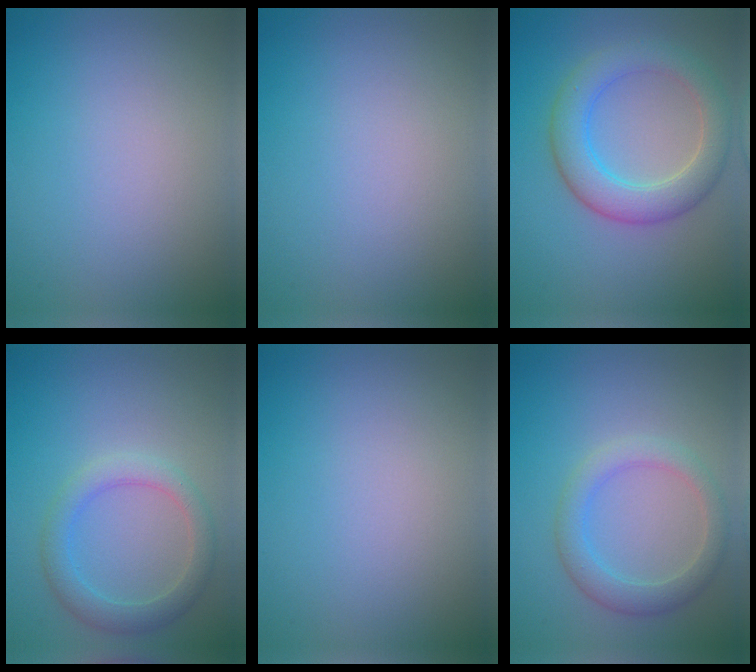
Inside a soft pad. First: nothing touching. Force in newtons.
{"total": 0.0}
{"total": 5.2, "press": 5.2, "slide": 0.3}
{"total": 3.1, "press": 3.1, "slide": 0.1}
{"total": 0.0}
{"total": 3.1, "press": 3.1, "slide": 0.0}